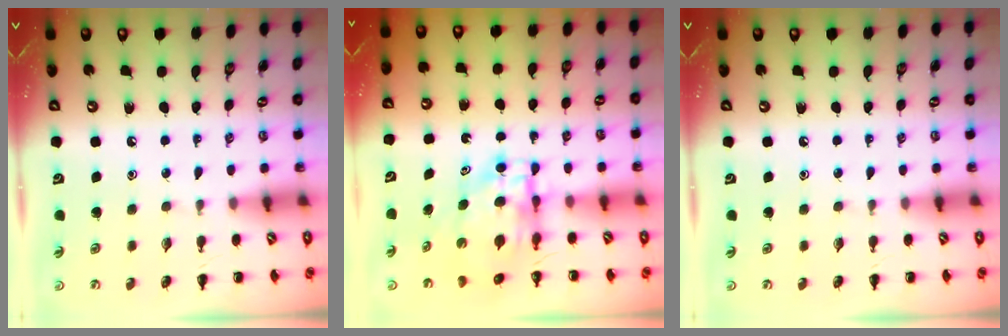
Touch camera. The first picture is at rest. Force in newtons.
{"total": 5.7, "press": 5.6, "slide": 1.0}
{"total": 0.0}